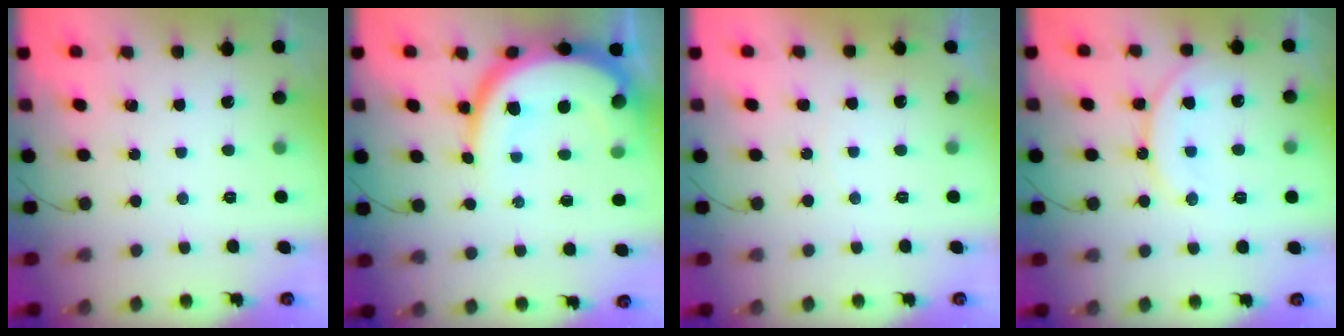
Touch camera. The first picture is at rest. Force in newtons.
{"total": 16.6, "press": 16.6, "slide": 1.3}
{"total": 3.0, "press": 2.4, "slide": 1.9}
{"total": 14.1, "press": 14.0, "slide": 1.7}